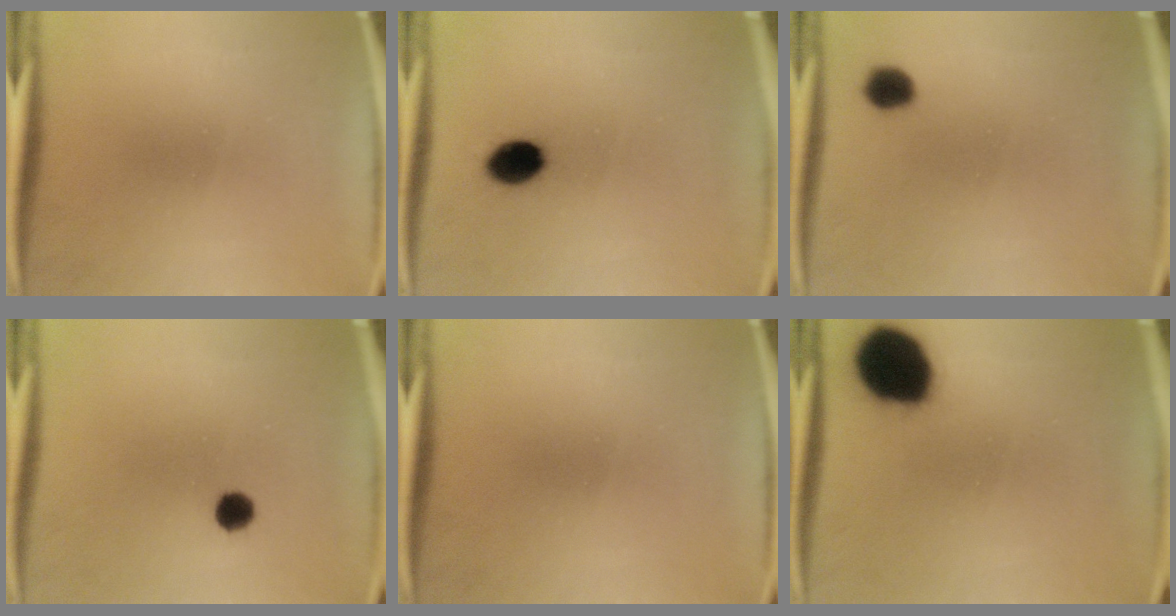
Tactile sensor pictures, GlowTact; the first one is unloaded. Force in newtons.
{"total": 6.7}
{"total": 4.8}
{"total": 2.8}
{"total": 0.0}
{"total": 18.7}